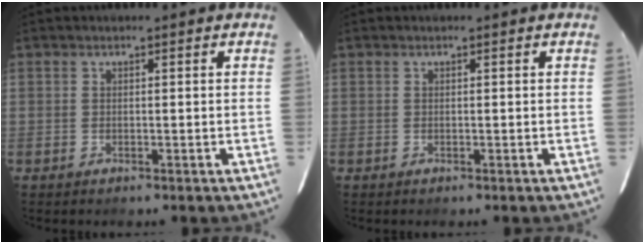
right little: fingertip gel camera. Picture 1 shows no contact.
{"total": 0.0}